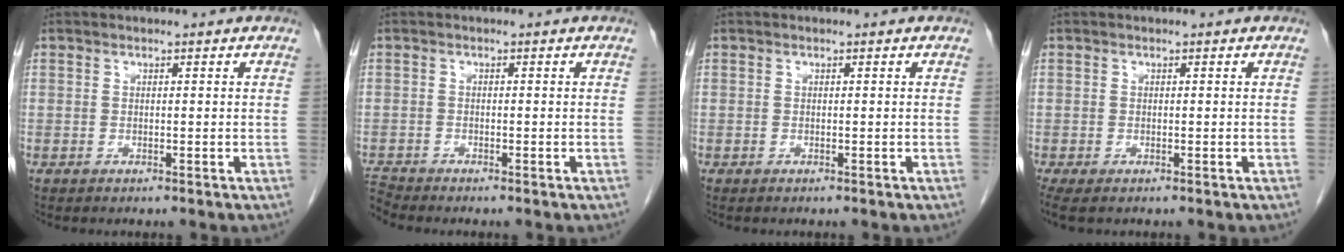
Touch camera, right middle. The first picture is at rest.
{"total": 2.1, "force": [-2.0, -0.7, -0.1], "torque": [-0.008, -0.017, -0.038]}
{"total": 0.0}
{"total": 2.6, "force": [-1.8, 1.0, 1.5], "torque": [-0.025, -0.009, -0.026]}